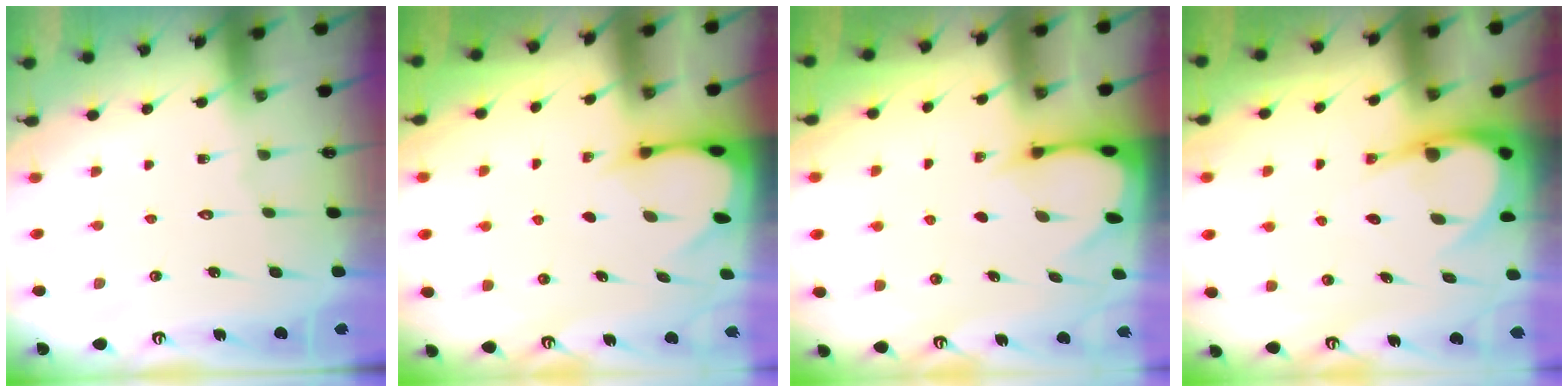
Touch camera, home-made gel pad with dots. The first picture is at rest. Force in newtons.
{"total": 2.9, "press": 2.9, "slide": 0.4}
{"total": 2.9, "press": 2.9, "slide": 0.4}
{"total": 6.5, "press": 6.5, "slide": 0.8}